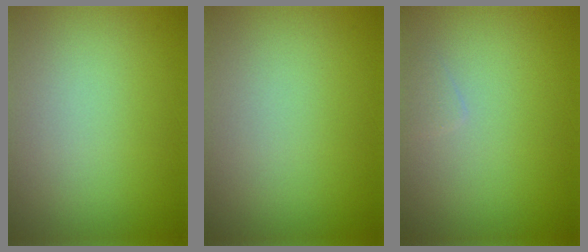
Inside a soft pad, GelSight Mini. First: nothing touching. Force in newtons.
{"total": 0.0}
{"total": 0.7, "press": 0.7, "slide": 0.0}